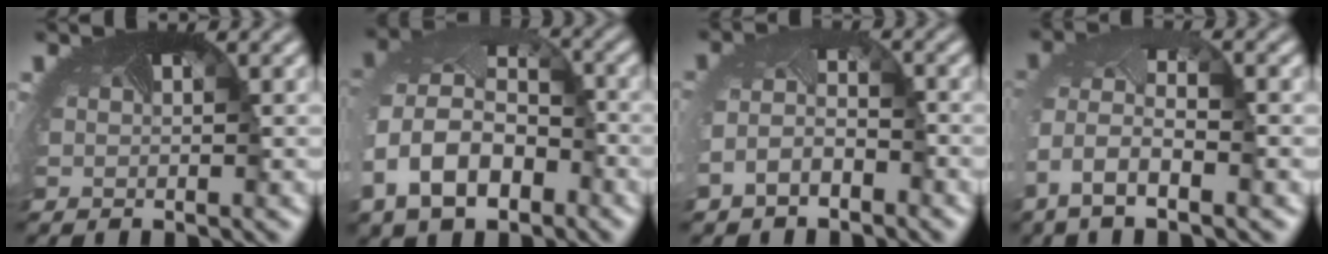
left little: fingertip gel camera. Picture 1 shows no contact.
{"total": 11.3, "force": [-3.1, 8.3, 6.9], "torque": [-0.159, -0.017, -0.044]}
{"total": 3.2, "force": [-2.0, 2.1, 1.4], "torque": [-0.047, -0.008, -0.047]}
{"total": 7.3, "force": [-2.5, 3.9, 5.7], "torque": [-0.146, -0.021, -0.038]}